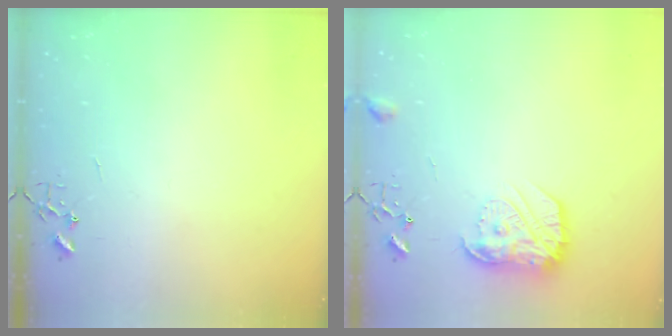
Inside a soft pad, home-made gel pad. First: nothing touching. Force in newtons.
{"total": 15.3, "press": 15.2, "slide": 1.0}